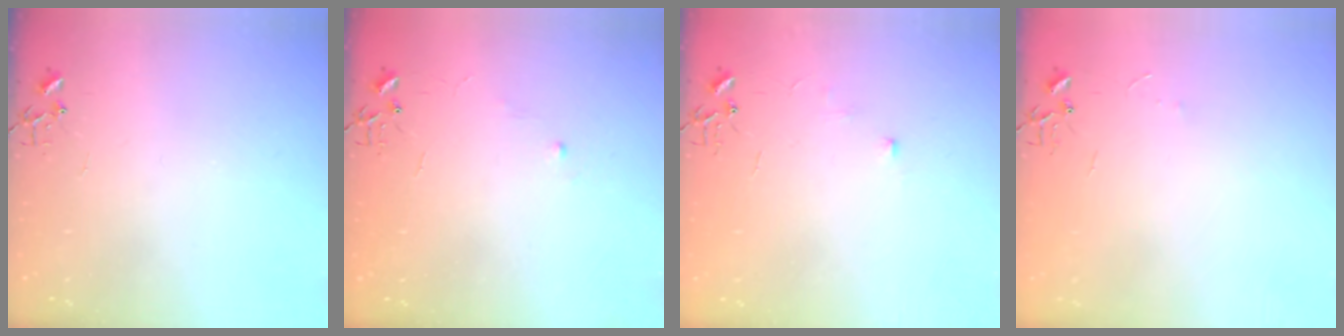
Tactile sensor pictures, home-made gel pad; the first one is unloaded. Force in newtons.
{"total": 4.4, "press": 4.4, "slide": 0.6}
{"total": 5.4, "press": 5.3, "slide": 0.7}
{"total": 3.2, "press": 3.2, "slide": 0.4}